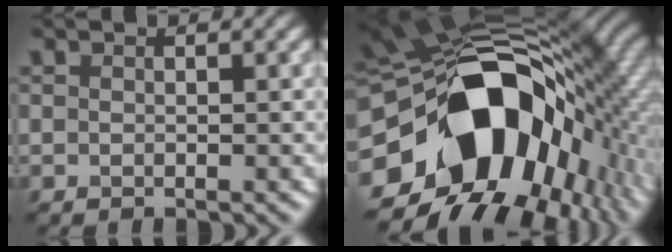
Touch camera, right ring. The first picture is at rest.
{"total": 19.7, "force": [-4.4, 13.4, 13.8], "torque": [-0.247, -0.022, -0.064]}